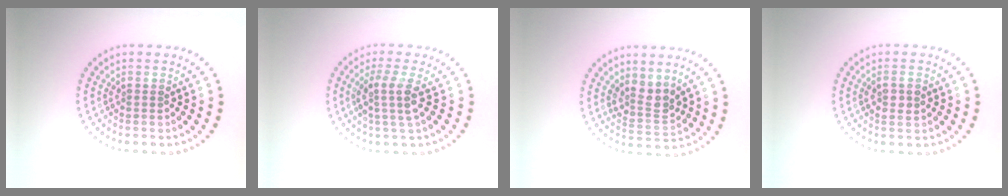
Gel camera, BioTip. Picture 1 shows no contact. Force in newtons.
{"total": 2.7, "press": 2.1, "slide": 1.7}
{"total": 2.6, "press": 2.0, "slide": 1.6}
{"total": 1.6, "press": 1.6, "slide": 0.3}